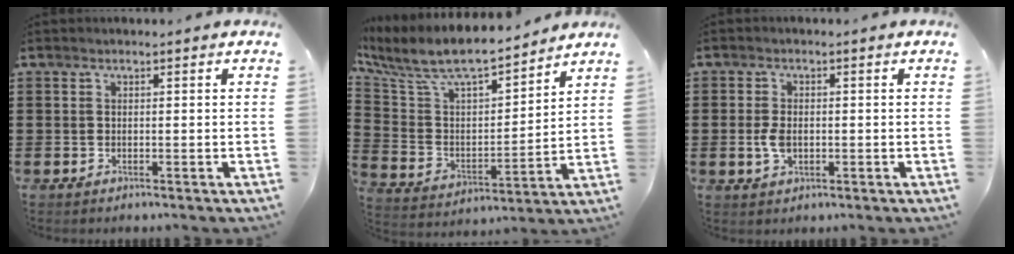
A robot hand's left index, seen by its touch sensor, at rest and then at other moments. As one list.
[{"total": 9.1, "force": [7.7, 2.3, 4.3], "torque": [-0.119, -0.051, 0.129]}, {"total": 3.3, "force": [-0.2, 1.9, 2.7], "torque": [-0.074, -0.005, -0.010]}]